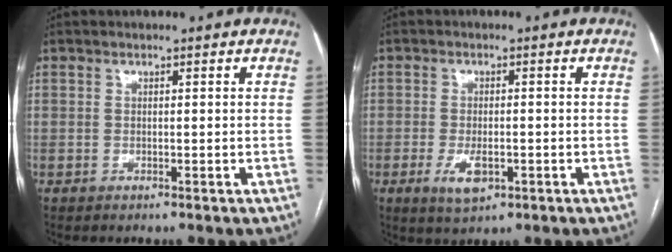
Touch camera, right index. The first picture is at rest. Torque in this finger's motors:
{"motor_torque": [0.77, -0.14, 0.39, 0.07]}